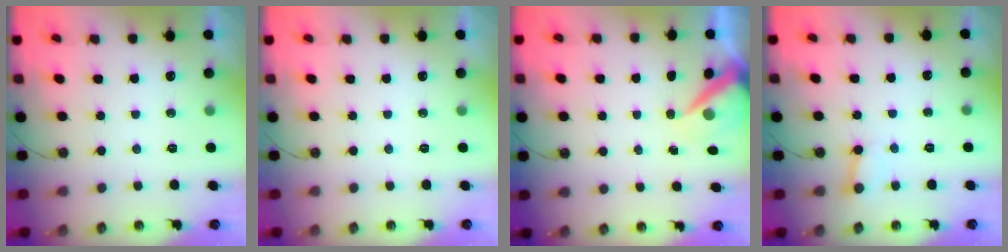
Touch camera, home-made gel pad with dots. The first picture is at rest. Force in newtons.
{"total": 0.0}
{"total": 6.2, "press": 6.1, "slide": 0.9}
{"total": 2.6, "press": 2.6, "slide": 0.2}